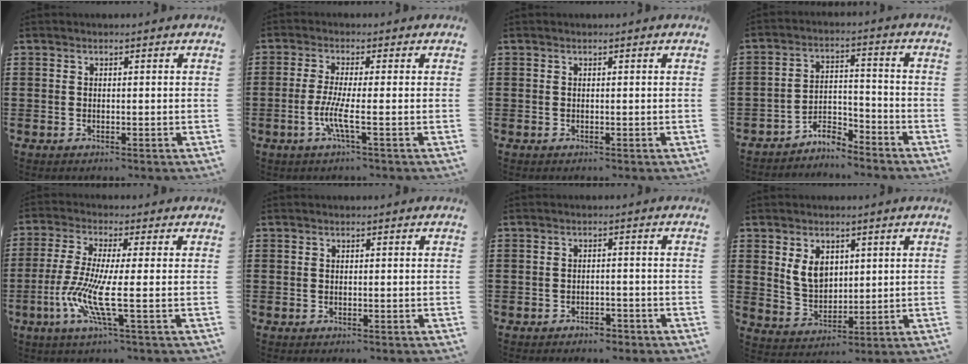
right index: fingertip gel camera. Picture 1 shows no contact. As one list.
[{"total": 5.0, "force": [-1.5, 0.1, 4.8], "torque": [-0.106, -0.014, -0.034]}, {"total": 0.0}, {"total": 5.0, "force": [-4.8, 0.9, 1.0], "torque": [-0.022, 0.008, -0.096]}, {"total": 8.8, "force": [-2.4, 0.7, 8.5], "torque": [-0.194, -0.025, -0.053]}, {"total": 0.0}, {"total": 1.9, "force": [-1.9, 0.3, 0.1], "torque": [-0.010, 0.000, -0.040]}, {"total": 5.5, "force": [2.0, 3.7, 3.4], "torque": [-0.079, 0.010, 0.038]}]